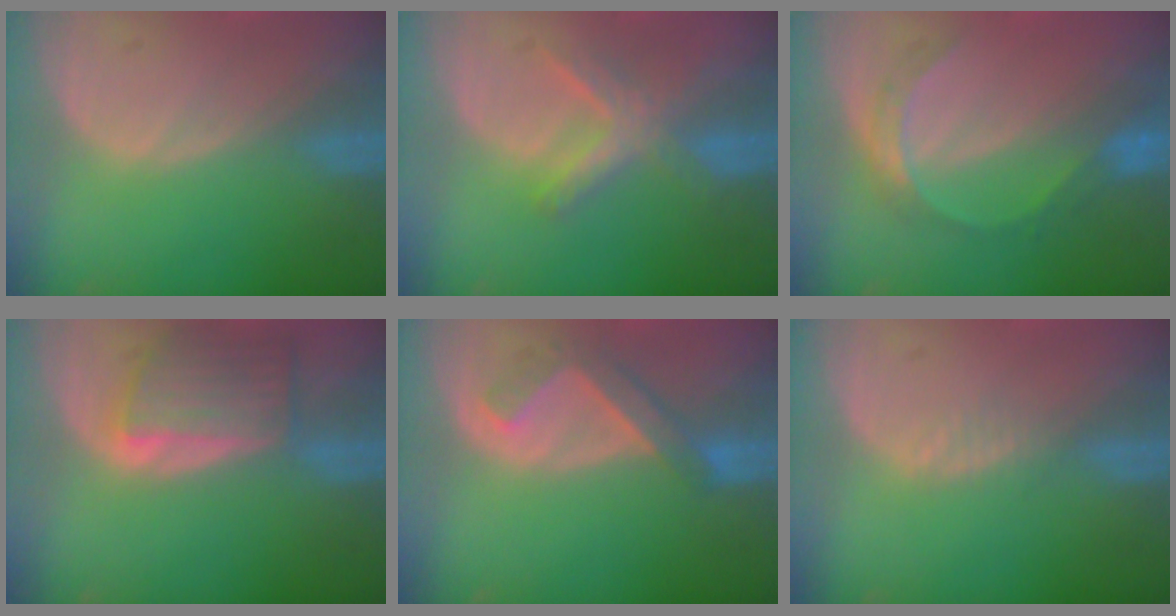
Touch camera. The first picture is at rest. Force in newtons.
{"total": 5.7, "press": 5.7, "slide": 0.4}
{"total": 6.1, "press": 5.3, "slide": 3.1}
{"total": 6.4, "press": 6.4, "slide": 0.8}
{"total": 5.1, "press": 4.8, "slide": 1.6}
{"total": 1.4, "press": 1.3, "slide": 0.2}